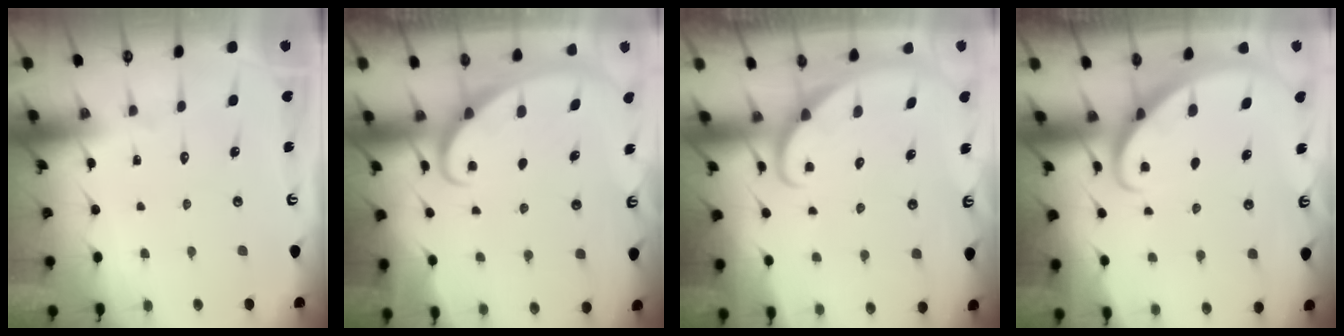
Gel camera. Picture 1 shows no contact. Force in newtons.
{"total": 2.1, "press": 2.1, "slide": 0.1}
{"total": 1.6, "press": 1.6, "slide": 0.0}
{"total": 2.6, "press": 2.6, "slide": 0.2}